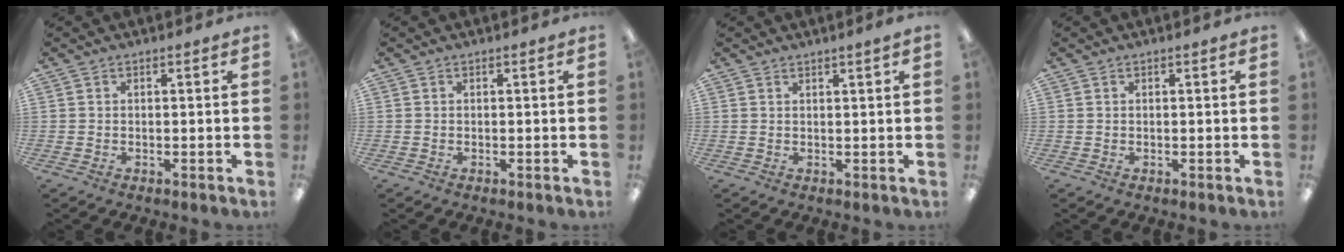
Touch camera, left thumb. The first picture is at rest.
{"total": 0.0}
{"total": 1.2, "force": [1.0, -0.3, 0.5], "torque": [-0.009, -0.002, 0.019]}
{"total": 0.0}